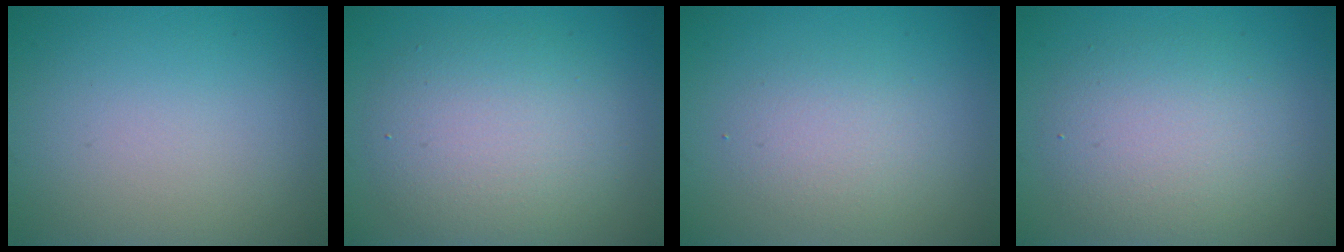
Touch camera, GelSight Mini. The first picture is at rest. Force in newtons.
{"total": 5.7, "press": 5.7, "slide": 0.3}
{"total": 2.3, "press": 2.3, "slide": 0.1}
{"total": 5.0, "press": 5.0, "slide": 0.4}